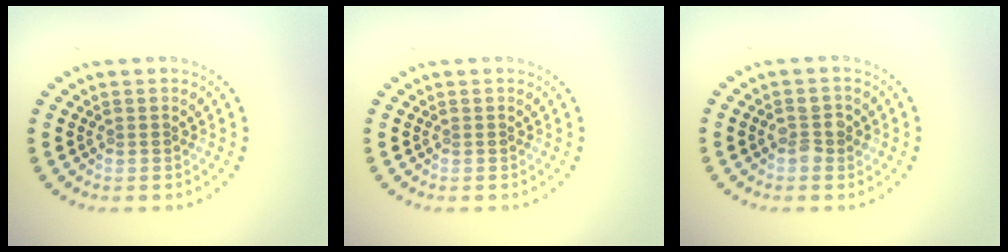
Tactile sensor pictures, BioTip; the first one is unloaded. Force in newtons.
{"total": 0.0}
{"total": 1.9, "press": 1.9, "slide": 0.2}